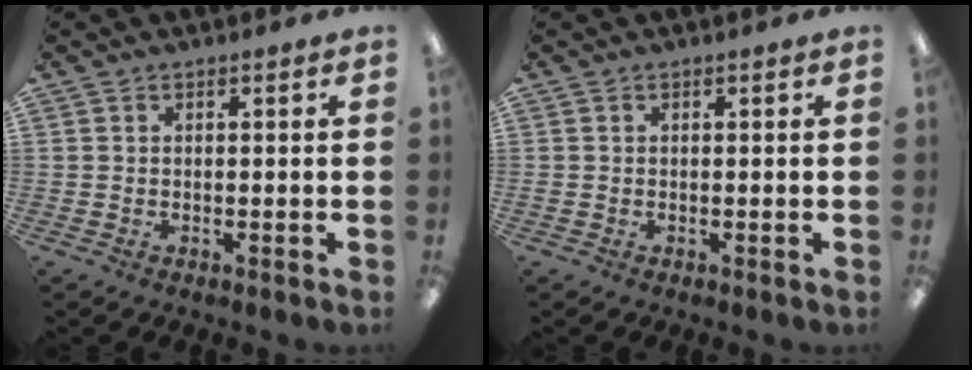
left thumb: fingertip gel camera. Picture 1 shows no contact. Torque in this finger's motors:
{"motor_torque": [-0.27, 0.12, 0.20, -0.07, -0.01]}